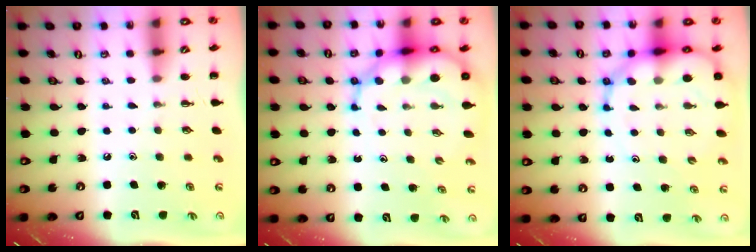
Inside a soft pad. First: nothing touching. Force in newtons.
{"total": 11.6, "press": 11.2, "slide": 3.2}
{"total": 14.2, "press": 13.6, "slide": 3.9}